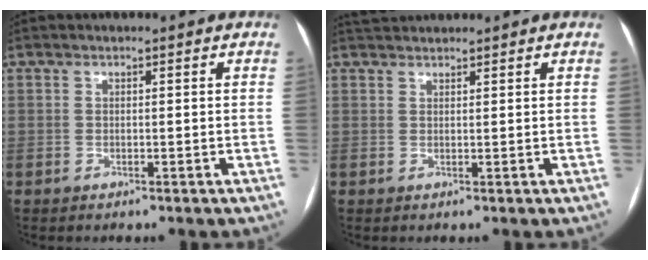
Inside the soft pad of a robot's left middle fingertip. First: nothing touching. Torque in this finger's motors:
{"motor_torque": [0.13, -0.24, -0.02, 0.00]}